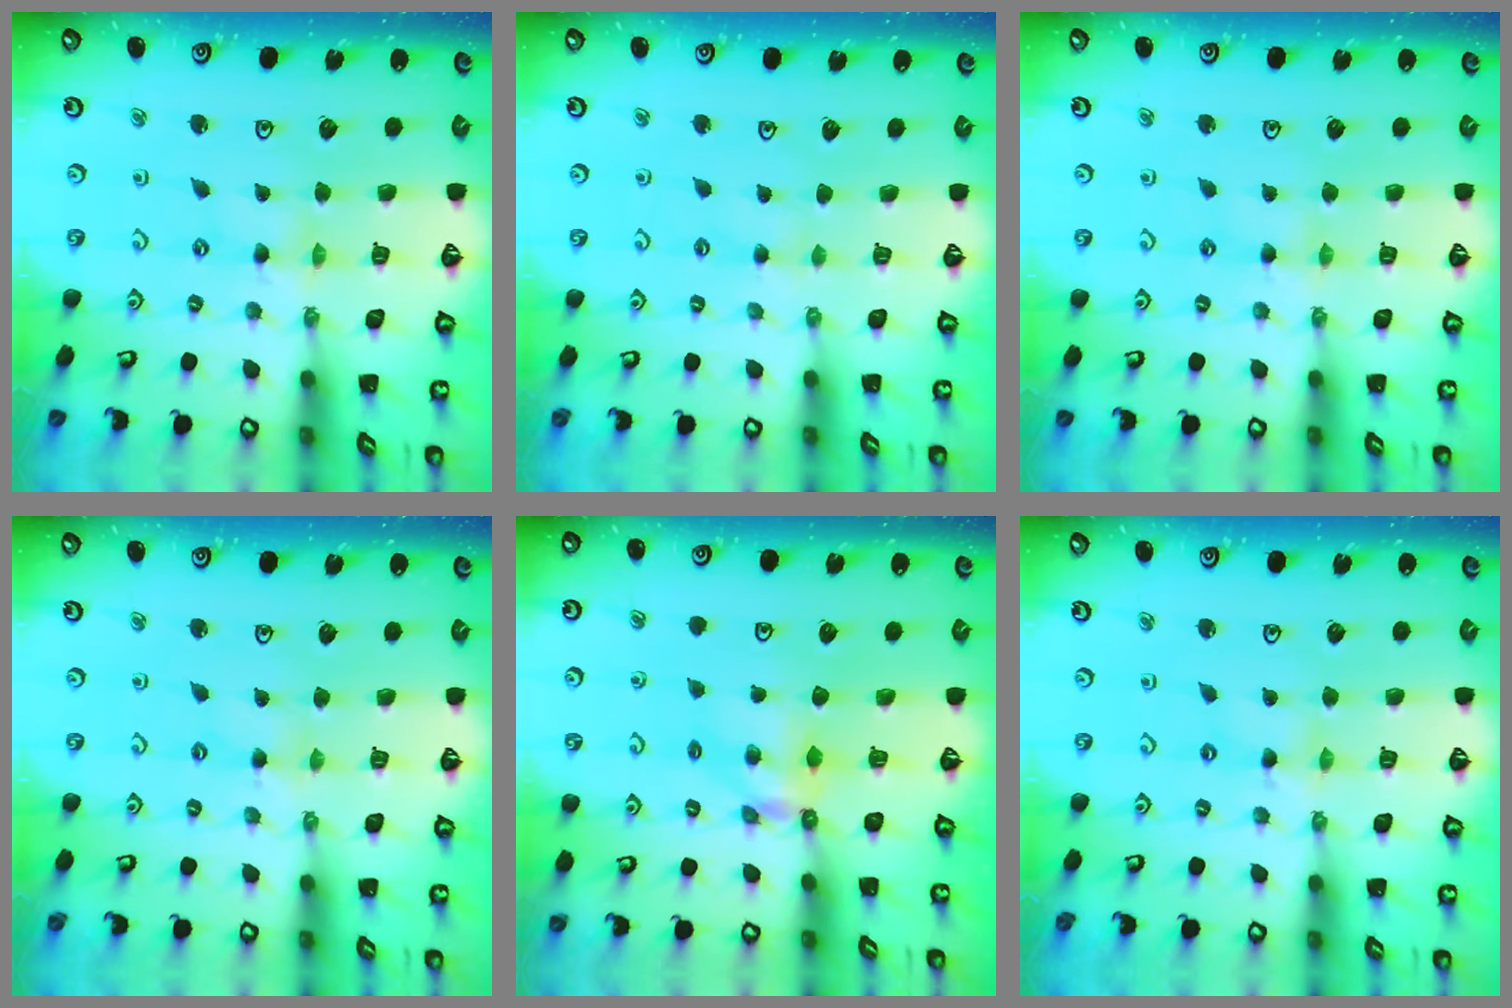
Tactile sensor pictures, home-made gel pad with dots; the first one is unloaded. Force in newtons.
{"total": 0.6, "press": 0.6, "slide": 0.2}
{"total": 1.9, "press": 1.9, "slide": 0.4}
{"total": 2.0, "press": 2.0, "slide": 0.2}
{"total": 6.5, "press": 6.5, "slide": 0.1}
{"total": 0.8, "press": 0.8, "slide": 0.2}